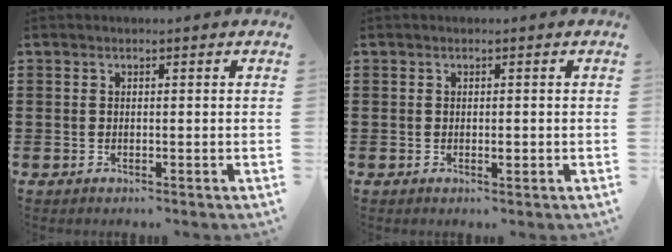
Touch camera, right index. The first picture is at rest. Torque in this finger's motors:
{"motor_torque": [0.58, -0.06, 0.00, 0.03]}